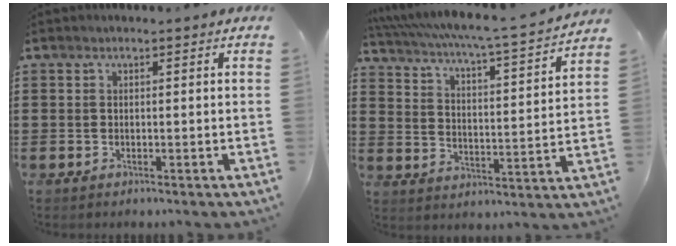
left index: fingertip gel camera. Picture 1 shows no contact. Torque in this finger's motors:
{"motor_torque": [1.26, -0.87, 0.33, 0.19]}